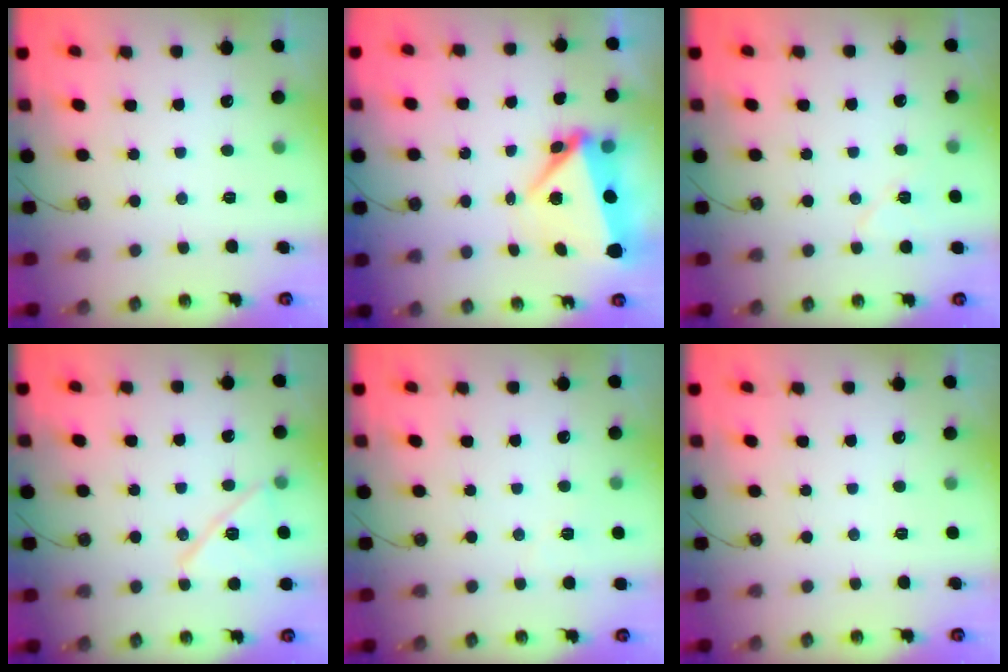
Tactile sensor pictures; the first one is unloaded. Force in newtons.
{"total": 6.5, "press": 6.3, "slide": 1.7}
{"total": 7.3, "press": 5.6, "slide": 4.7}
{"total": 12.9, "press": 12.9, "slide": 0.4}
{"total": 3.2, "press": 2.6, "slide": 2.0}
{"total": 0.0}